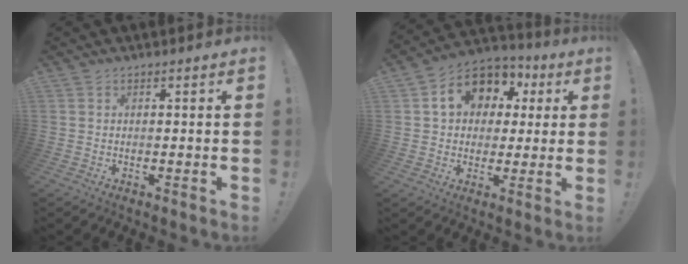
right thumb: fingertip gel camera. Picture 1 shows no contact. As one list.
[{"total": 13.7, "force": [4.7, 10.5, 7.4], "torque": [-0.109, -0.011, 0.089]}]